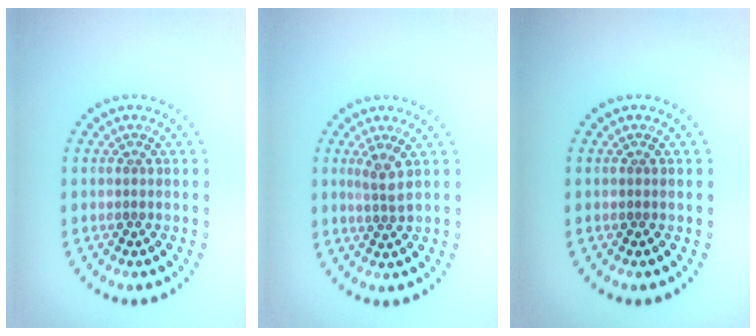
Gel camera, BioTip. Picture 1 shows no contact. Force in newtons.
{"total": 1.8, "press": 1.3, "slide": 1.2}
{"total": 0.0}